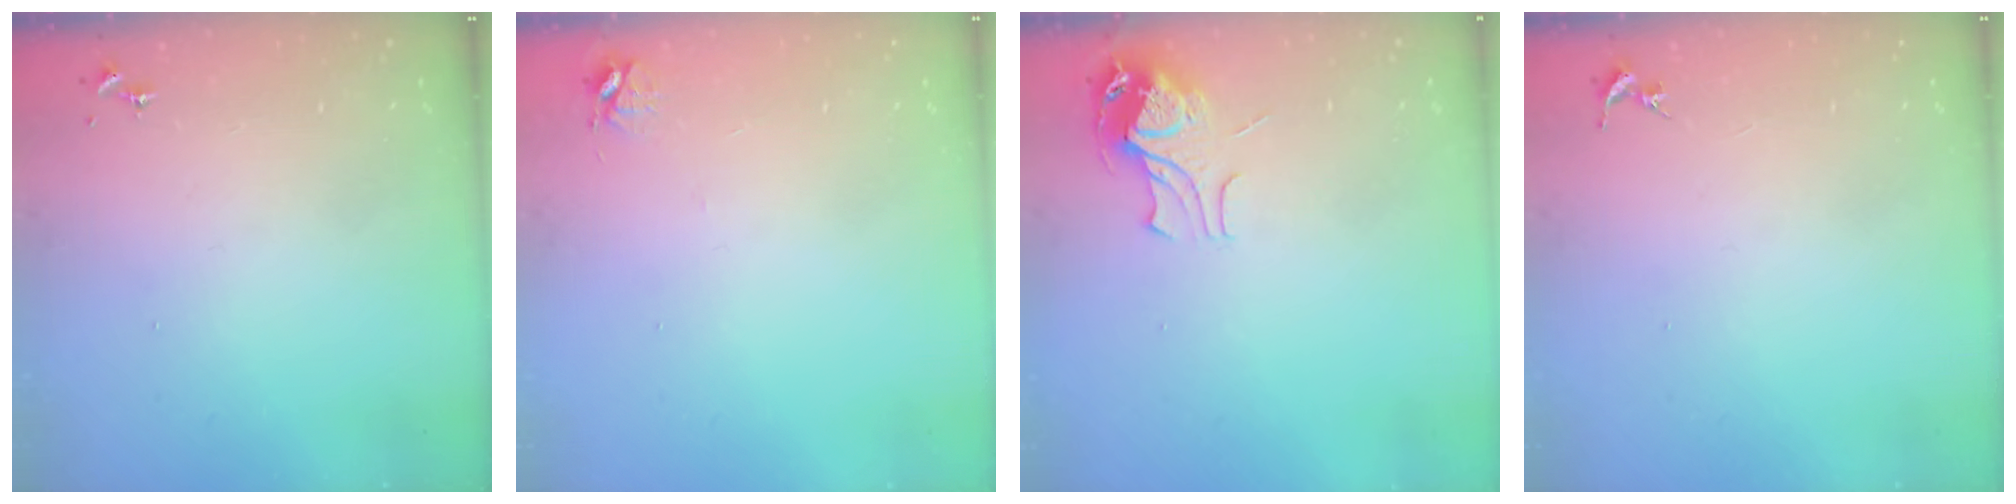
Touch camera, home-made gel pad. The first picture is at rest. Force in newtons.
{"total": 4.7, "press": 4.7, "slide": 0.6}
{"total": 9.5, "press": 9.5, "slide": 1.1}
{"total": 0.0}